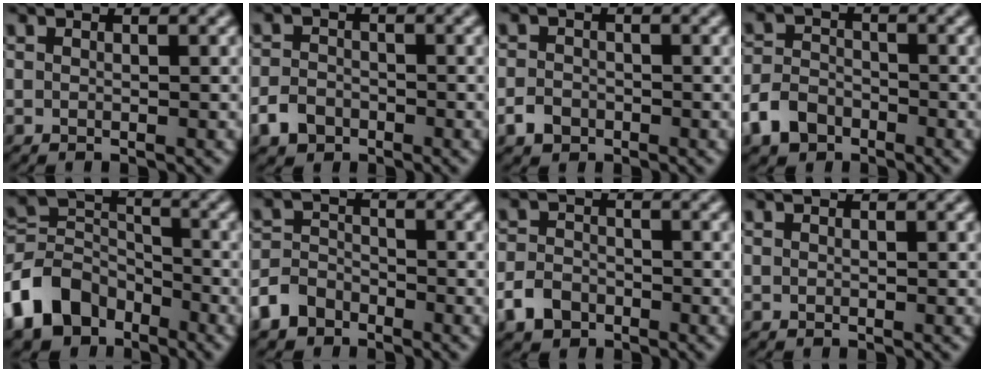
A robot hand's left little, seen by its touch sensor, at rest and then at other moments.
{"total": 2.6, "force": [-1.6, 1.9, 1.0], "torque": [-0.020, 0.002, -0.033]}
{"total": 1.8, "force": [-1.0, 1.3, 0.6], "torque": [-0.009, 0.002, -0.022]}
{"total": 3.8, "force": [-2.4, 2.5, 1.5], "torque": [-0.038, 0.002, -0.050]}
{"total": 8.3, "force": [-4.8, 5.7, 3.6], "torque": [-0.075, 0.002, -0.109]}
{"total": 3.5, "force": [-2.5, 2.2, 0.9], "torque": [-0.024, 0.002, -0.055]}
{"total": 3.1, "force": [-1.9, 2.1, 1.2], "torque": [-0.029, 0.001, -0.041]}
{"total": 0.0}